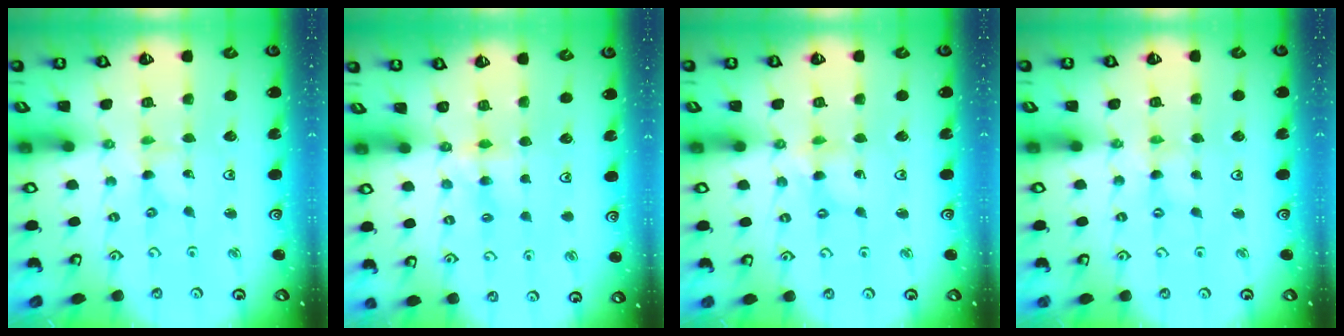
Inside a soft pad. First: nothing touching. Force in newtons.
{"total": 3.9, "press": 3.8, "slide": 0.6}
{"total": 2.3, "press": 2.3, "slide": 0.2}
{"total": 0.0}